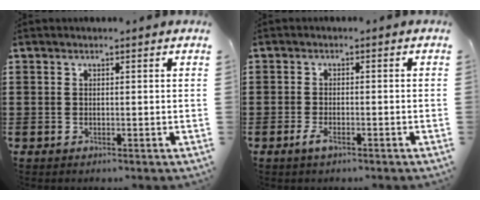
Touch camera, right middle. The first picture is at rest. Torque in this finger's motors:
{"motor_torque": [0.73, 0.21, 0.01, 0.03]}